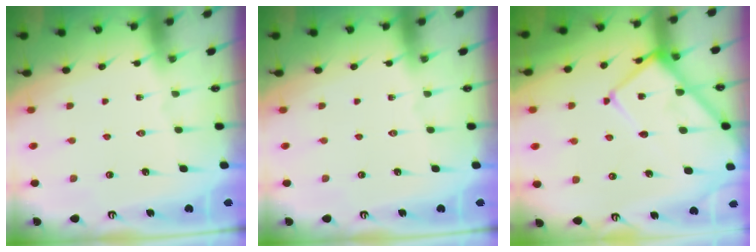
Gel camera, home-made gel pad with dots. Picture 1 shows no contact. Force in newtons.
{"total": 0.0}
{"total": 13.1, "press": 13.0, "slide": 1.3}